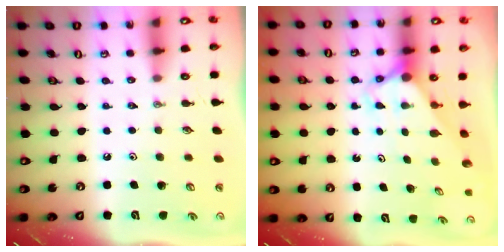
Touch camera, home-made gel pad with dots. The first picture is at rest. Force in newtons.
{"total": 2.7, "press": 2.7, "slide": 0.0}